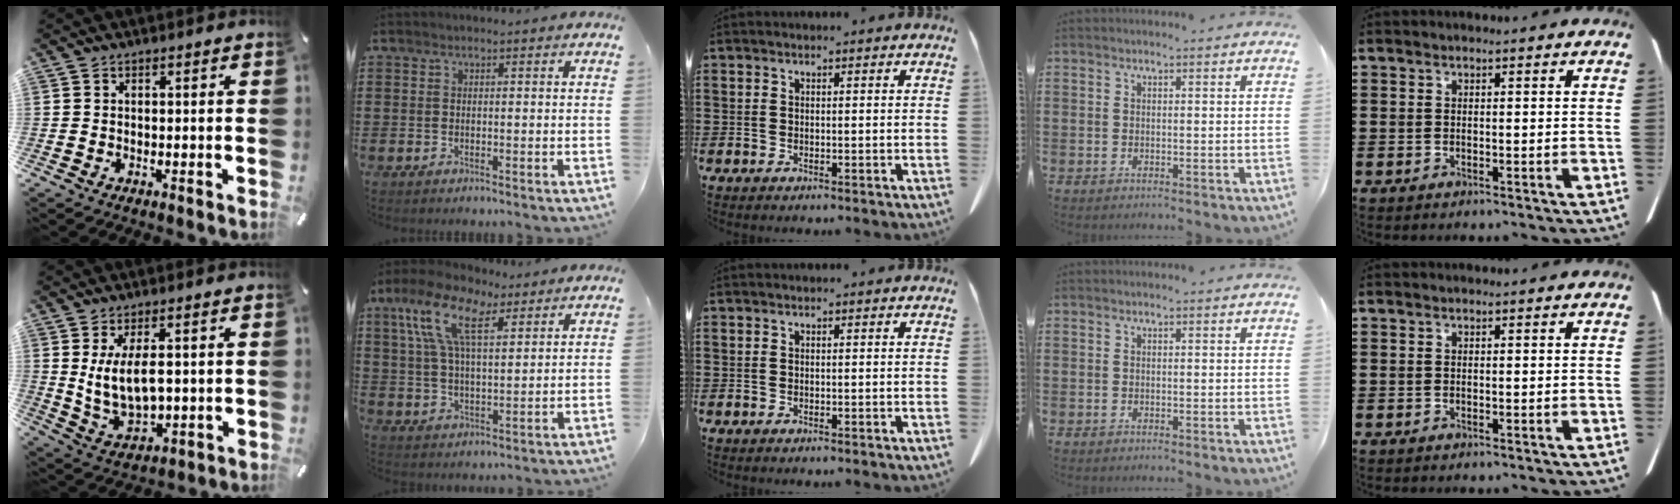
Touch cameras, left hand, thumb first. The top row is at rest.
{"thumb": {"total": 10.0, "force": [2.0, 5.2, 8.3], "torque": [-0.175, -0.012, 0.031]}, "index": {"total": 10.9, "force": [6.7, 4.0, 7.7], "torque": [-0.167, 0.001, 0.122]}}